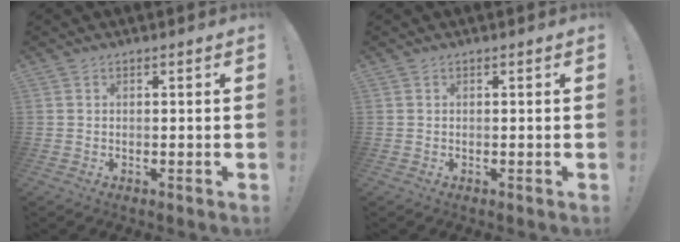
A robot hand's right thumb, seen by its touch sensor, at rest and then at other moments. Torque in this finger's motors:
{"motor_torque": [0.00, 0.00, 0.00, 0.05, 0.00]}